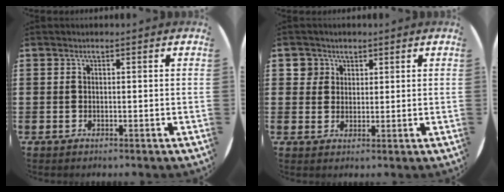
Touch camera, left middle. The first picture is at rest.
{"total": 2.7, "force": [1.7, 2.1, 0.1], "torque": [0.007, 0.002, 0.030]}